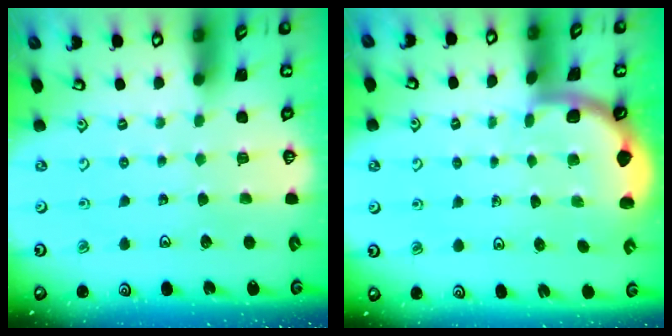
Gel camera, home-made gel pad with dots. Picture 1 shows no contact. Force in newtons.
{"total": 1.7, "press": 1.6, "slide": 0.1}